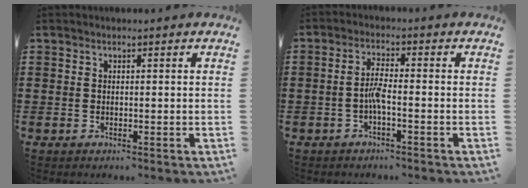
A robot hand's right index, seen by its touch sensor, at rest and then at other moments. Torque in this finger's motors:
{"motor_torque": [0.78, -0.65, 0.10, 0.10]}